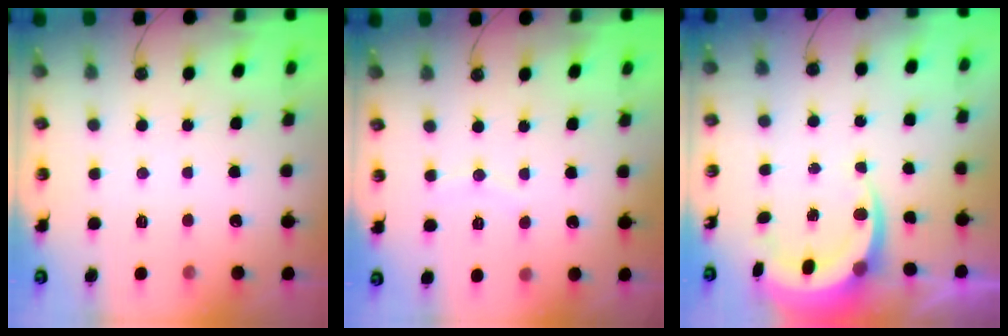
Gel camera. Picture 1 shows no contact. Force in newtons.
{"total": 3.3, "press": 3.3, "slide": 0.4}
{"total": 5.9, "press": 5.8, "slide": 1.0}